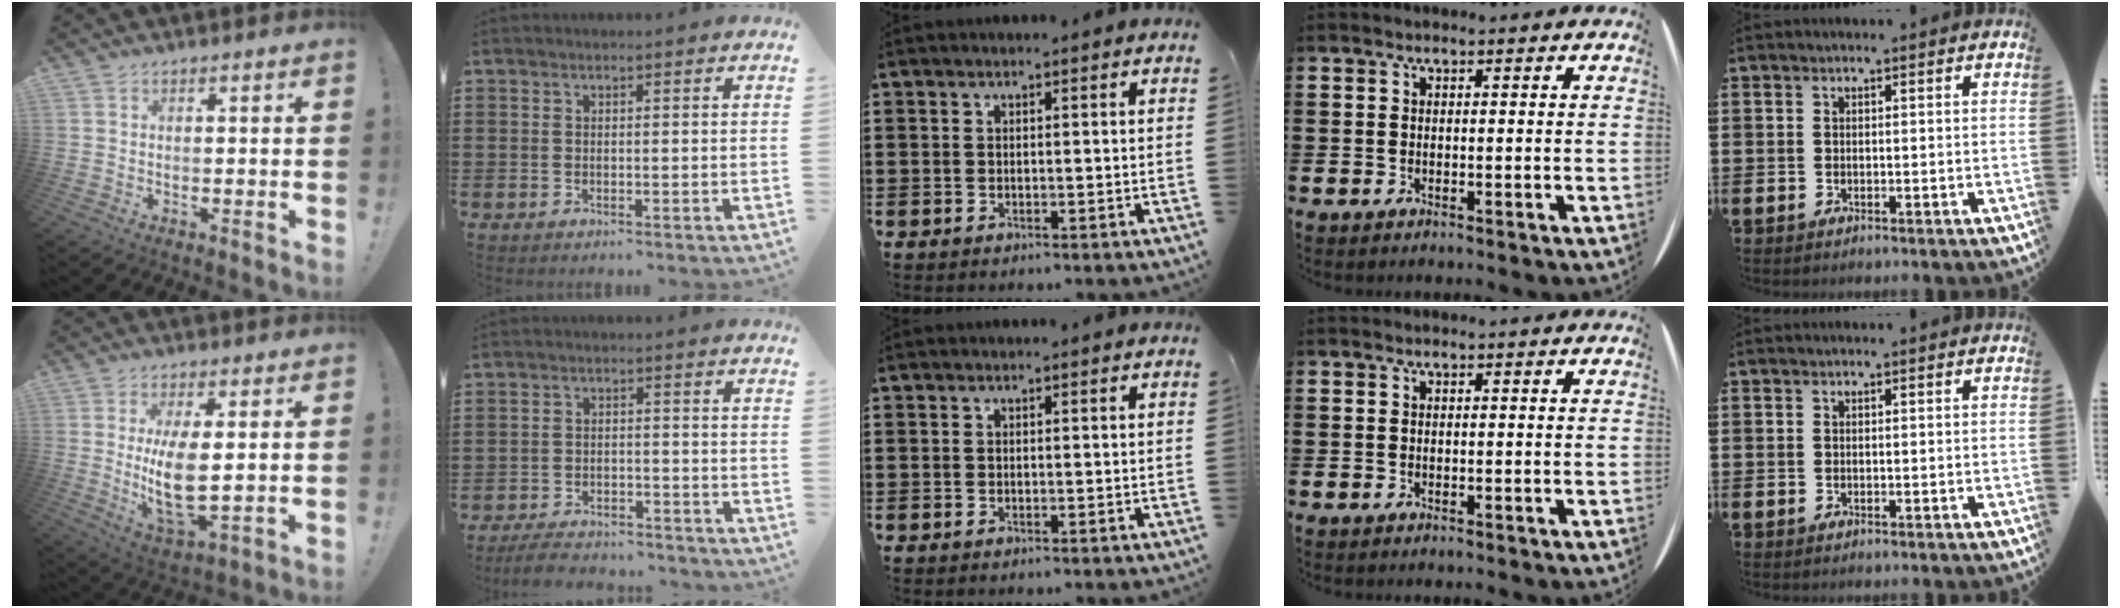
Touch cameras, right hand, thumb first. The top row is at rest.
{"thumb": {"total": 11.3, "force": [1.8, 4.5, 10.3], "torque": [-0.207, -0.028, 0.026]}, "index": {"total": 4.1, "force": [-3.9, 0.6, 0.7], "torque": [-0.020, 0.004, -0.081]}}